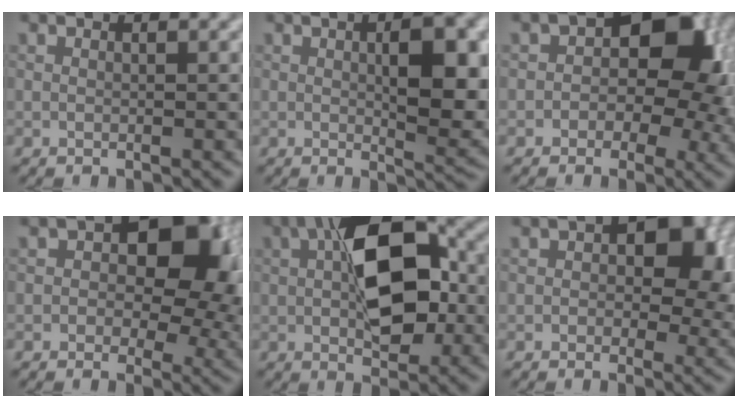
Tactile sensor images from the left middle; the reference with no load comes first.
{"total": 6.1, "force": [0.9, 1.5, 5.8], "torque": [-0.085, 0.004, 0.030]}
{"total": 7.4, "force": [0.4, 4.8, 5.7], "torque": [-0.066, 0.015, 0.007]}
{"total": 8.9, "force": [1.3, 5.5, 6.9], "torque": [-0.096, 0.010, 0.027]}
{"total": 8.8, "force": [0.8, 4.4, 7.6], "torque": [-0.134, 0.021, 0.019]}
{"total": 6.5, "force": [1.2, 3.6, 5.2], "torque": [-0.080, 0.013, 0.028]}